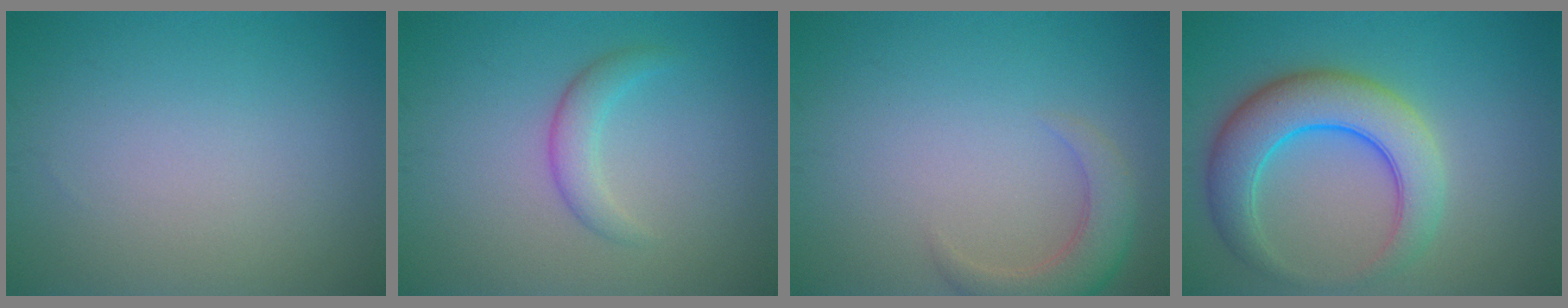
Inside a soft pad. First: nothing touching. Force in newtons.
{"total": 2.2, "press": 2.2, "slide": 0.1}
{"total": 3.5, "press": 3.5, "slide": 0.4}
{"total": 7.0, "press": 7.0, "slide": 0.1}